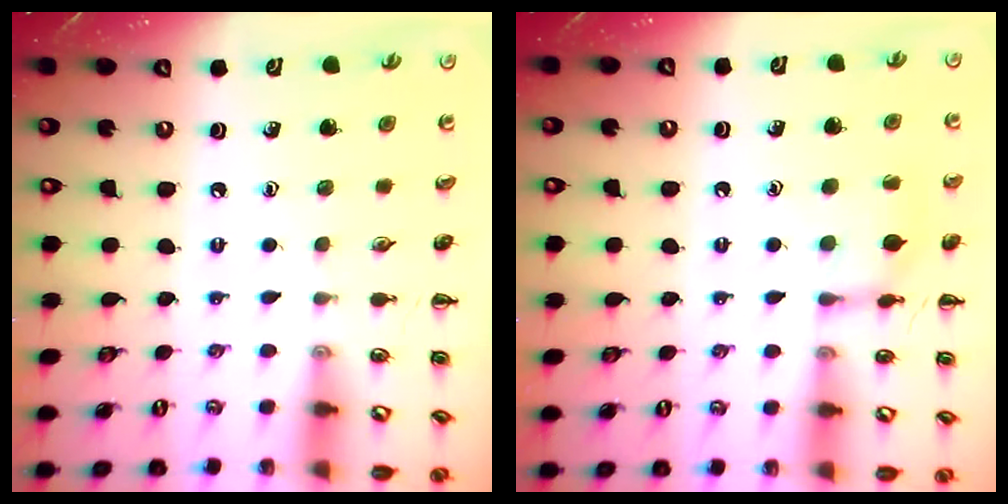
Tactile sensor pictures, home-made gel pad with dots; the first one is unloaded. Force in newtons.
{"total": 9.5, "press": 9.5, "slide": 0.9}